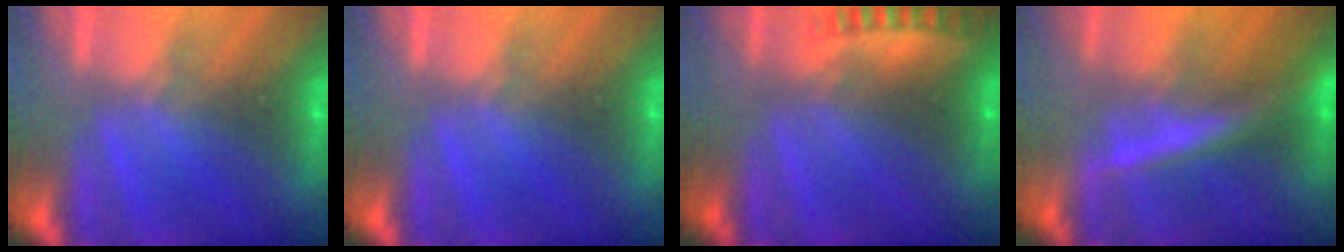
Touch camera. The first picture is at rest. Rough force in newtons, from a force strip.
{"total": 0.0}
{"total": 2.6}
{"total": 2.4}